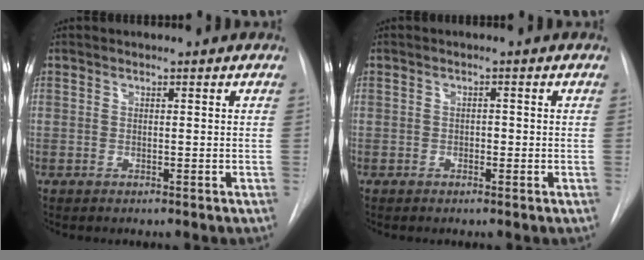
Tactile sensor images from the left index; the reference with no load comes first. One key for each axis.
{"total": 0.9, "fx": -0.3, "fy": 0.6, "fz": 0.6, "tx": -0.006, "ty": 0.003, "tz": -0.005}